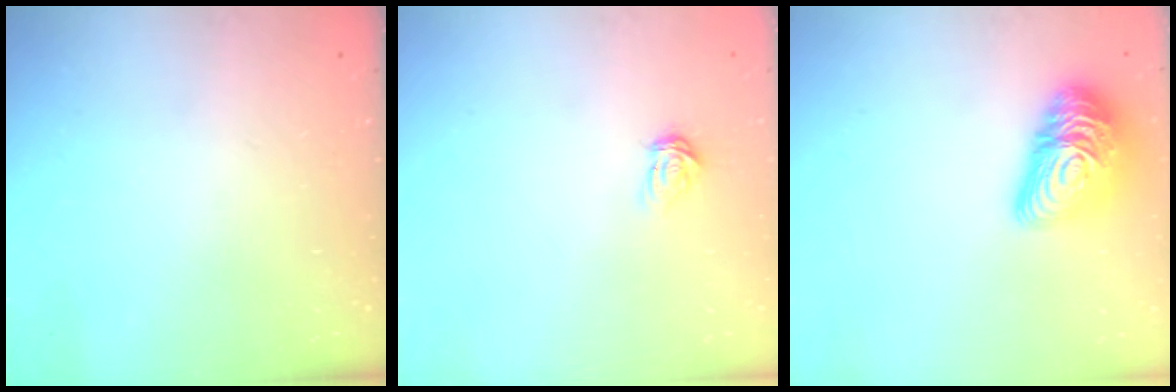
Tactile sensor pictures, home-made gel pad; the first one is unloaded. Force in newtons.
{"total": 3.5, "press": 3.5, "slide": 0.3}
{"total": 16.4, "press": 16.4, "slide": 0.9}